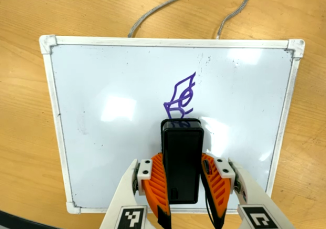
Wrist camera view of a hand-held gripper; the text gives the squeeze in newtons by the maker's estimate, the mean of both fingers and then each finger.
{"total": 6.8, "left": 6.1, "right": 7.6}